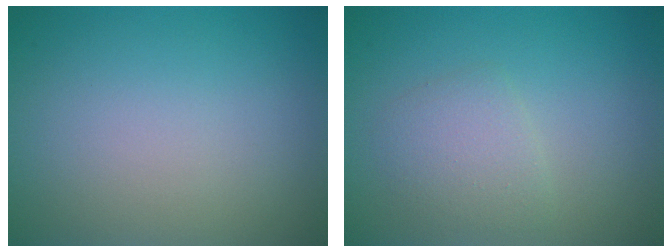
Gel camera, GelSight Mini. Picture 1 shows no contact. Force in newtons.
{"total": 2.3, "press": 2.3, "slide": 0.1}